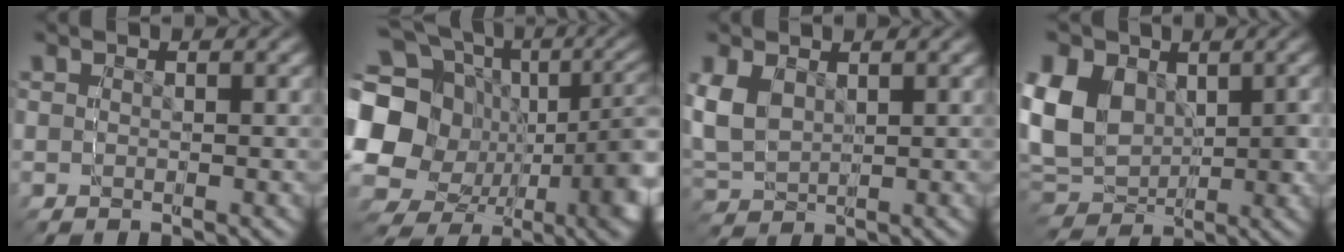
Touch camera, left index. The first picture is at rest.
{"total": 17.9, "force": [-0.3, 14.7, 10.2], "torque": [-0.200, -0.034, -0.004]}
{"total": 4.5, "force": [0.8, 3.8, 2.4], "torque": [-0.085, -0.015, 0.026]}
{"total": 11.8, "force": [0.8, 9.9, 6.3], "torque": [-0.155, -0.024, 0.015]}